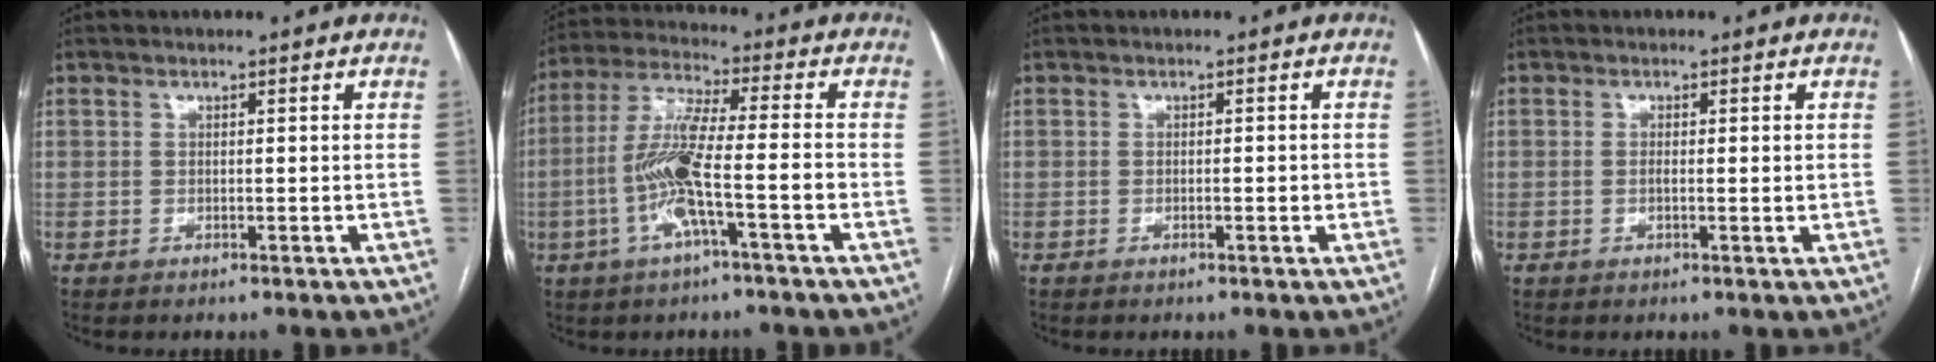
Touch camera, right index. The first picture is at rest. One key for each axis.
{"total": 10.6, "fx": -3.3, "fy": 0.7, "fz": 10.1, "tx": -0.208, "ty": 0.011, "tz": -0.066}
{"total": 1.2, "fx": -0.3, "fy": 0.3, "fz": 1.1, "tx": -0.015, "ty": 0.001, "tz": -0.004}
{"total": 2.2, "fx": -0.1, "fy": 0.5, "fz": 2.1, "tx": -0.036, "ty": -0.001, "tz": 0.000}